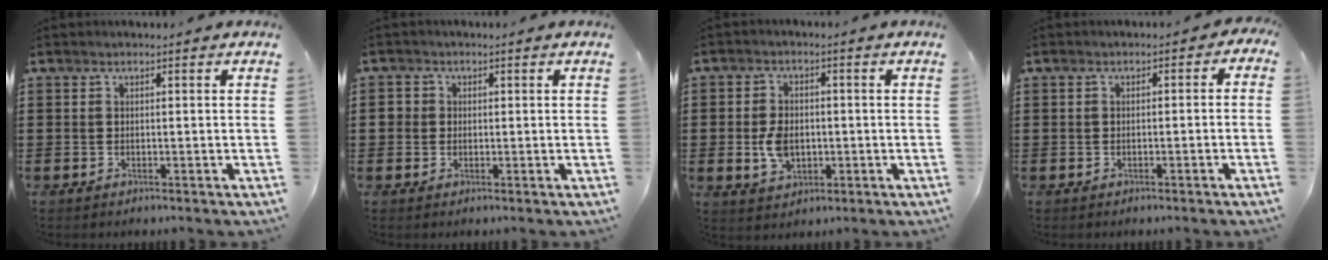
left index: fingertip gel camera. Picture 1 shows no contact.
{"total": 1.8, "force": [0.2, 1.7, 0.5], "torque": [-0.016, 0.008, 0.001]}
{"total": 5.2, "force": [-0.6, 3.6, 3.7], "torque": [-0.077, -0.001, -0.015]}
{"total": 1.4, "force": [-1.1, 0.7, 0.5], "torque": [-0.015, 0.009, -0.026]}